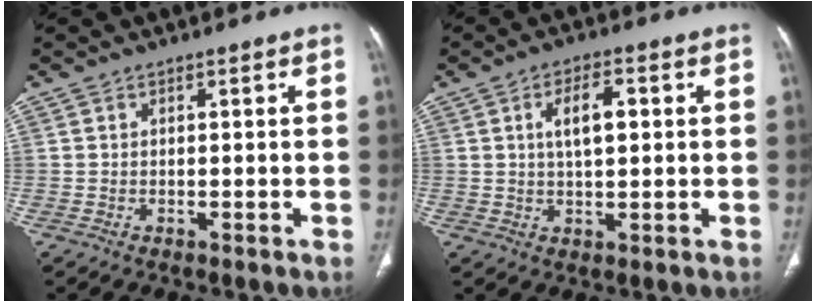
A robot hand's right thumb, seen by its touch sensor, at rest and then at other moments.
{"total": 6.4, "force": [1.4, 3.0, 5.5], "torque": [-0.087, 0.003, 0.023]}